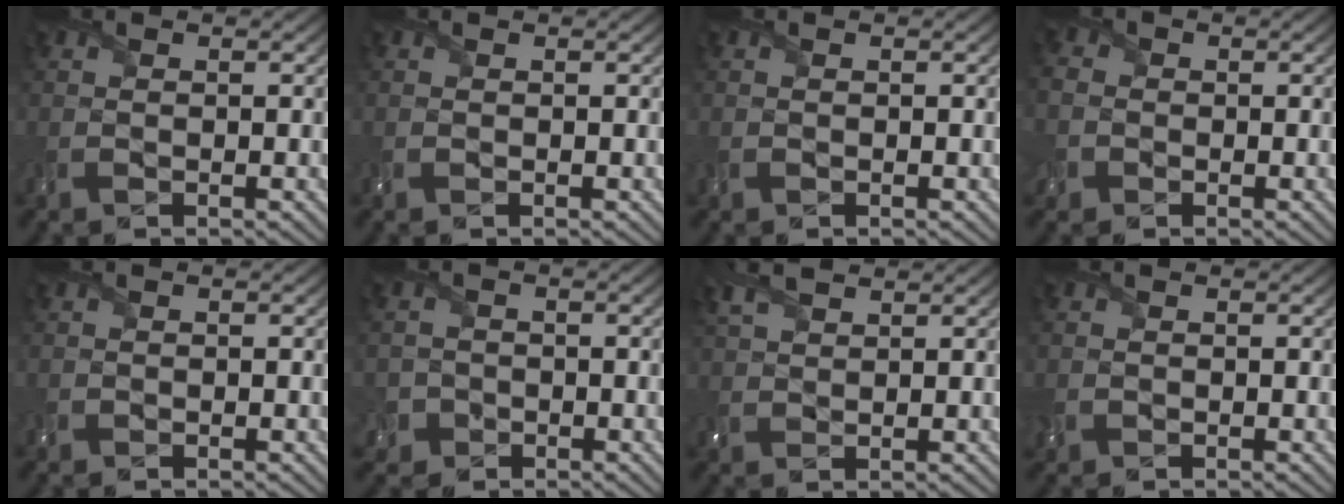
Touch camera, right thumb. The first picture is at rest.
{"total": 0.0}
{"total": 0.8, "force": [-0.3, 0.6, 0.4], "torque": [-0.013, -0.002, -0.006]}
{"total": 4.2, "force": [-0.9, 3.8, 1.6], "torque": [-0.063, 0.002, -0.031]}
{"total": 0.0}
{"total": 2.9, "force": [-1.6, 2.4, 0.3], "torque": [-0.007, -0.001, -0.037]}
{"total": 4.4, "force": [2.9, 1.7, 2.9], "torque": [-0.083, 0.017, 0.061]}
{"total": 1.3, "force": [-0.4, 1.1, 0.4], "torque": [-0.018, -0.005, -0.014]}